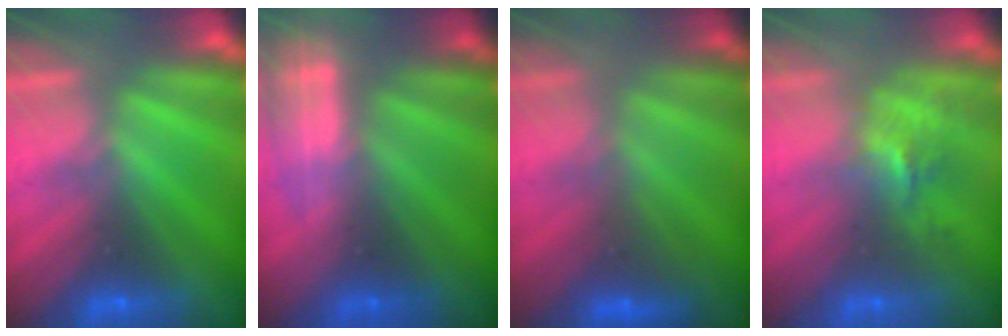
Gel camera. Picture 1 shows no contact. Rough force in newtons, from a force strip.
{"total": 2.4}
{"total": 2.7}
{"total": 2.6}